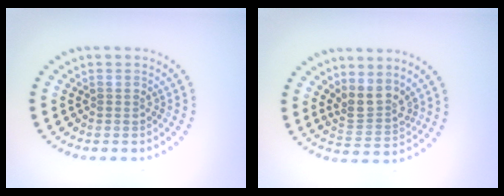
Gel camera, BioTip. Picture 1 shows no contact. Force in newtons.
{"total": 2.9, "press": 2.3, "slide": 1.7}